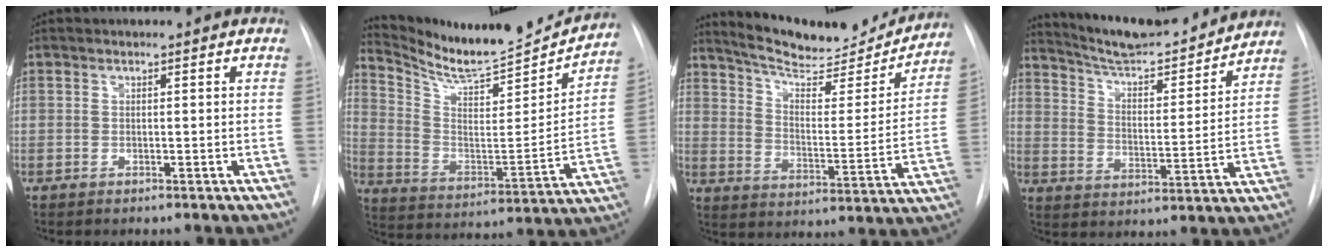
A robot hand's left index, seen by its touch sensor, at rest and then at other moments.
{"total": 18.3, "force": [17.7, 1.2, 4.5], "torque": [-0.091, -0.064, 0.275]}
{"total": 19.9, "force": [18.5, 3.7, 6.3], "torque": [-0.095, -0.030, 0.260]}
{"total": 18.8, "force": [17.5, 2.6, 6.5], "torque": [-0.100, -0.005, 0.258]}